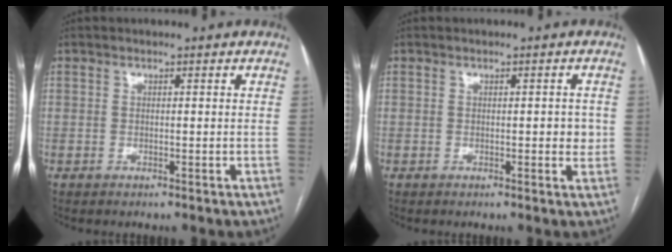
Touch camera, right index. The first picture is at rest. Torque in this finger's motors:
{"motor_torque": [0.09, 0.06, 0.05, 0.03]}